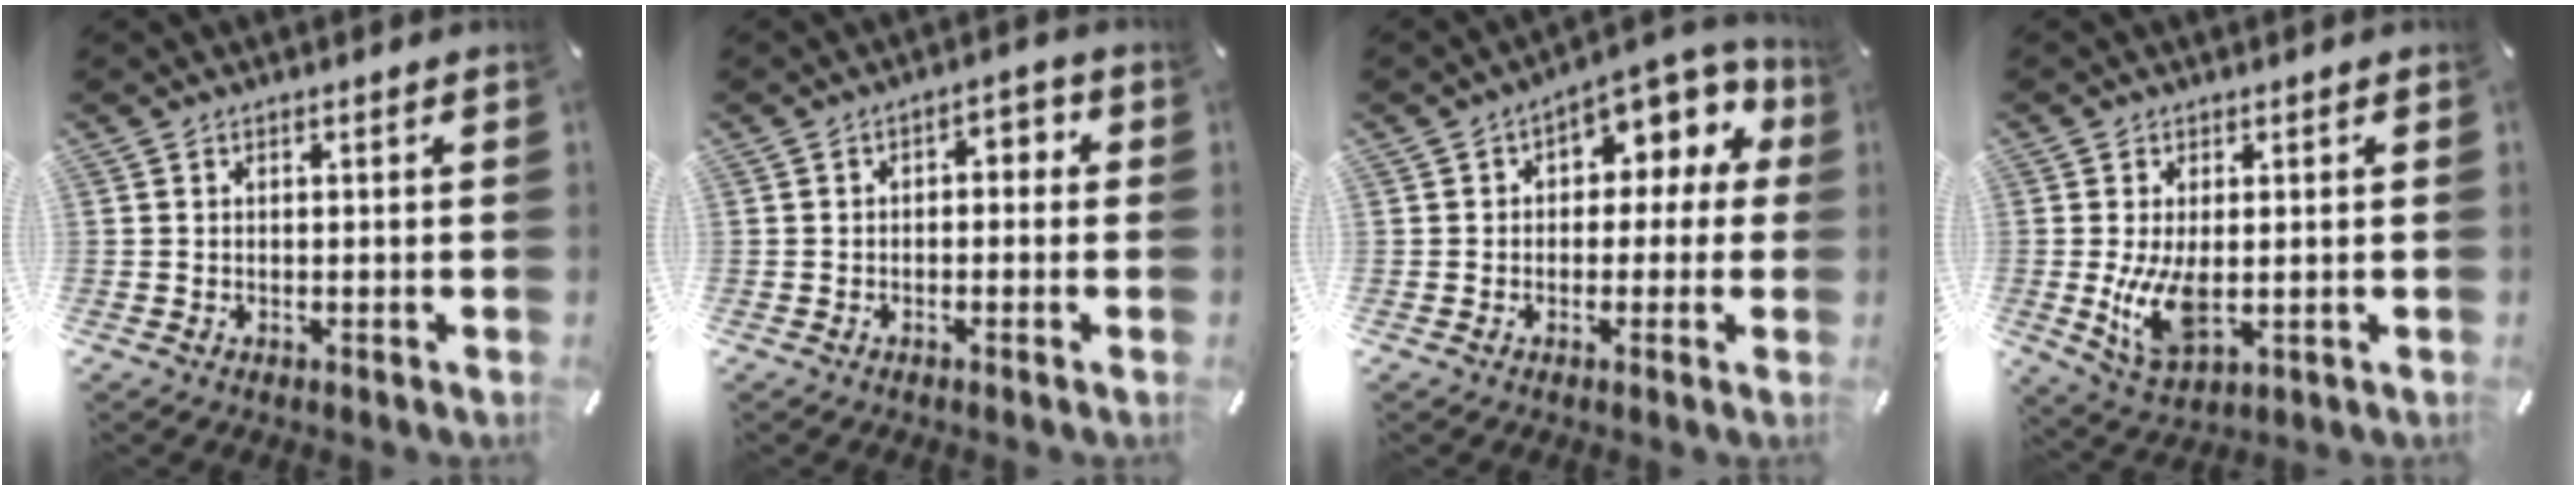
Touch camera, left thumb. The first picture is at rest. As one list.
[{"total": 2.8, "force": [-1.8, 1.6, 1.5], "torque": [-0.029, 0.019, -0.038]}, {"total": 7.2, "force": [2.6, 5.1, 4.3], "torque": [-0.055, -0.026, 0.044]}, {"total": 9.7, "force": [-0.3, 5.1, 8.3], "torque": [-0.171, -0.019, -0.004]}]